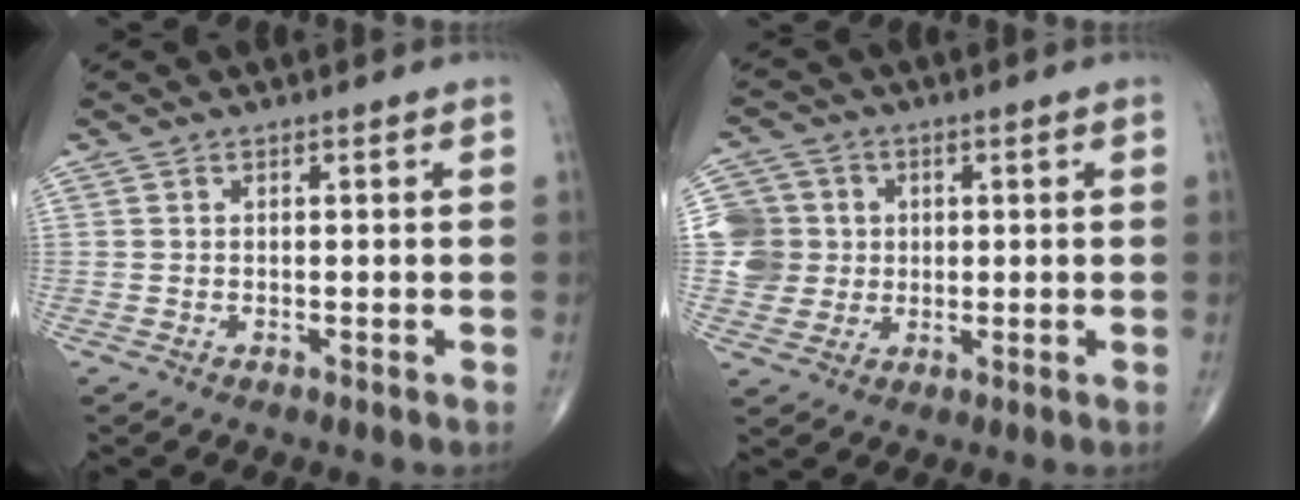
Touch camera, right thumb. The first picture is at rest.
{"total": 8.0, "force": [0.8, 7.8, 1.6], "torque": [-0.003, 0.008, 0.013]}